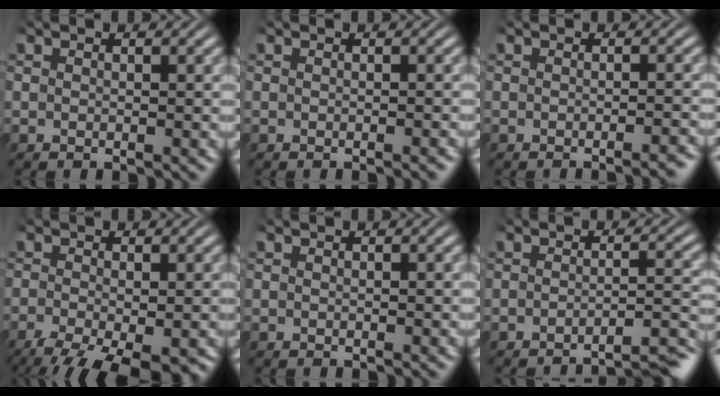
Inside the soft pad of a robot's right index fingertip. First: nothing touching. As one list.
[{"total": 0.8, "force": [-0.7, 0.1, 0.4], "torque": [-0.004, 0.004, -0.013]}, {"total": 2.0, "force": [-1.8, 0.2, 1.0], "torque": [-0.007, 0.004, -0.032]}, {"total": 9.5, "force": [-5.4, 4.6, 6.4], "torque": [-0.114, -0.061, -0.053]}, {"total": 0.0}, {"total": 6.4, "force": [-5.7, 0.8, 2.7], "torque": [-0.026, -0.018, -0.084]}]